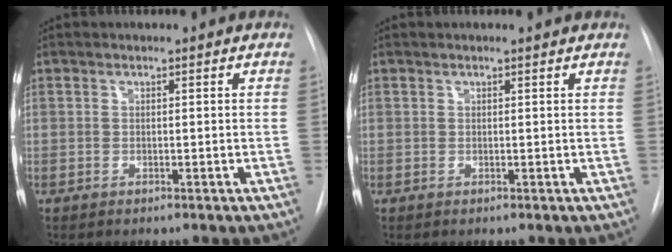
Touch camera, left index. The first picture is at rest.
{"total": 1.1, "force": [1.0, 0.0, 0.3], "torque": [-0.013, 0.011, 0.013]}